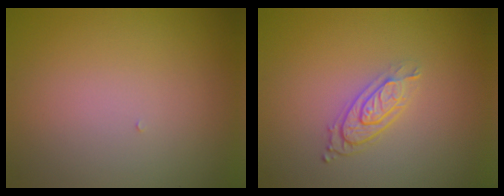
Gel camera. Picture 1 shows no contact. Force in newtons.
{"total": 3.2, "press": 2.3, "slide": 2.3}